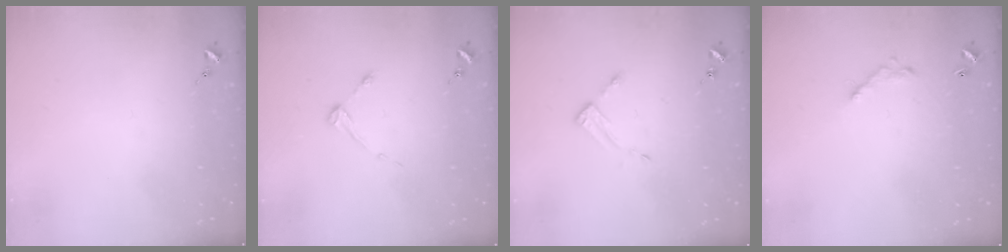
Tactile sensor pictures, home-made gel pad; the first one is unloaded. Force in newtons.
{"total": 3.1, "press": 3.1, "slide": 0.4}
{"total": 3.5, "press": 3.5, "slide": 0.3}
{"total": 5.2, "press": 5.2, "slide": 0.2}